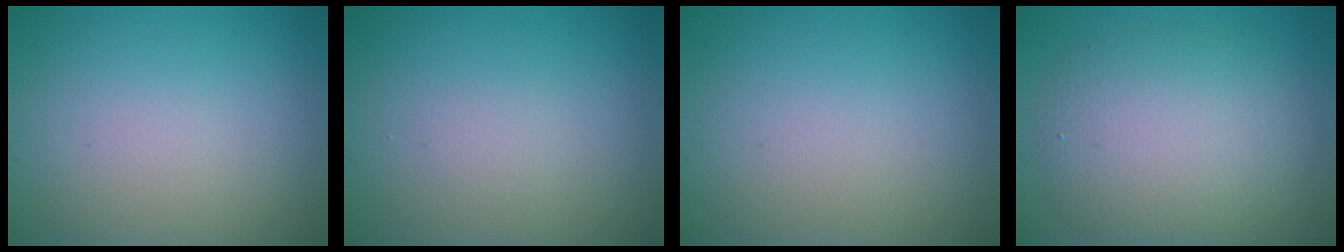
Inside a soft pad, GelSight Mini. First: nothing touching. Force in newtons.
{"total": 0.0}
{"total": 0.0}
{"total": 6.5, "press": 6.5, "slide": 0.5}